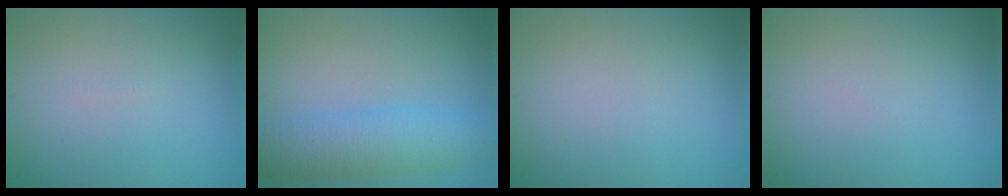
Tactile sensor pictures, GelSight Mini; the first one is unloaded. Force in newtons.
{"total": 5.1, "press": 5.1, "slide": 0.2}
{"total": 0.0}
{"total": 0.0}